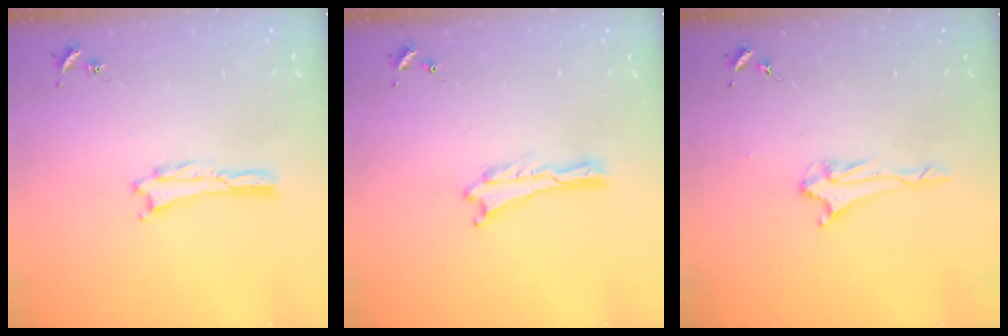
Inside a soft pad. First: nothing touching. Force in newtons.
{"total": 0.0}
{"total": 2.1, "press": 2.0, "slide": 0.4}